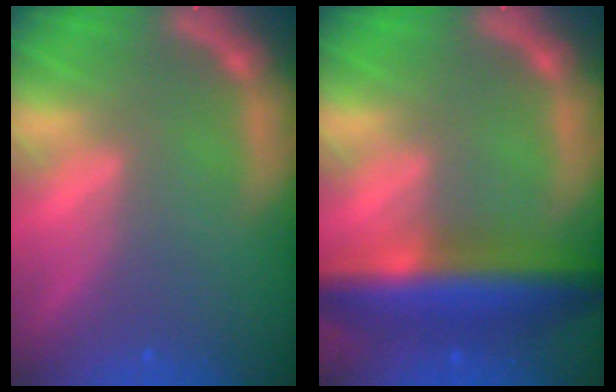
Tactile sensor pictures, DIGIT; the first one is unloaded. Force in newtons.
{"total": 9.0}